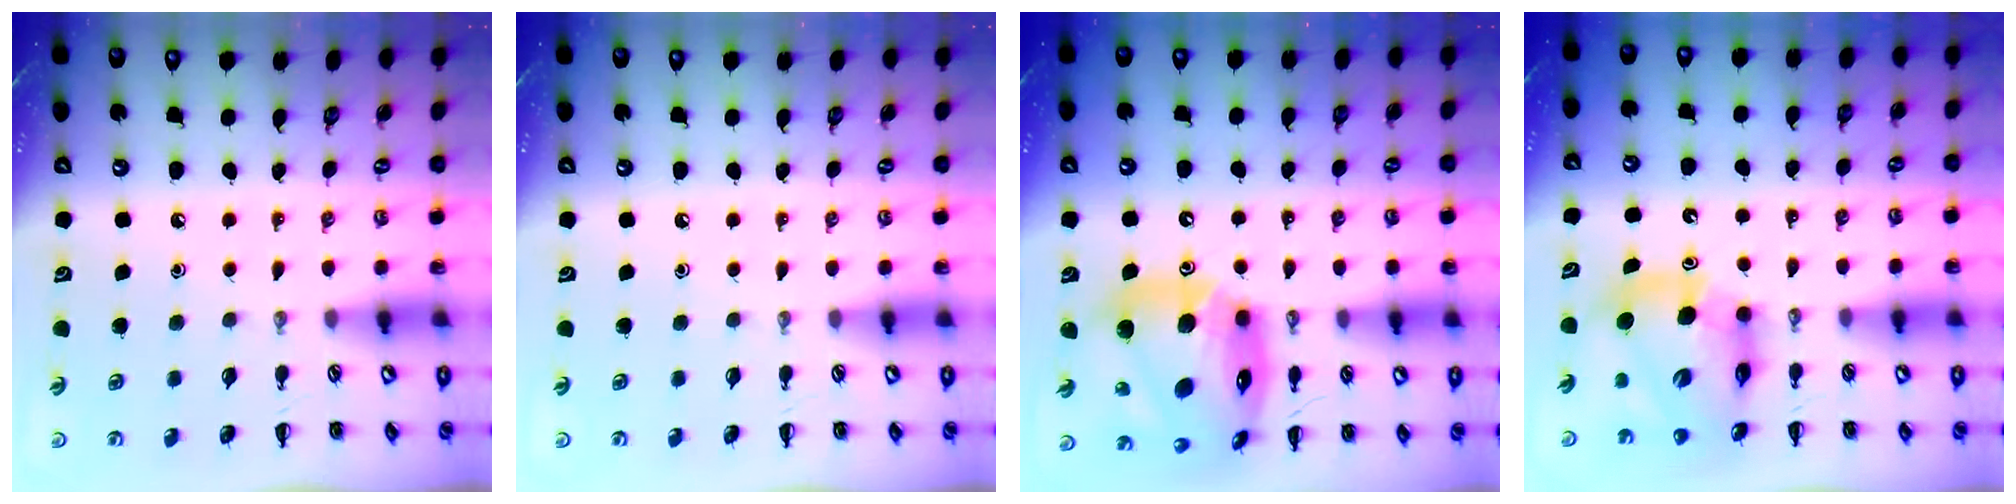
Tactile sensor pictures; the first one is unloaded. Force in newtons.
{"total": 0.0}
{"total": 20.6, "press": 20.0, "slide": 5.1}
{"total": 12.5, "press": 12.0, "slide": 3.5}